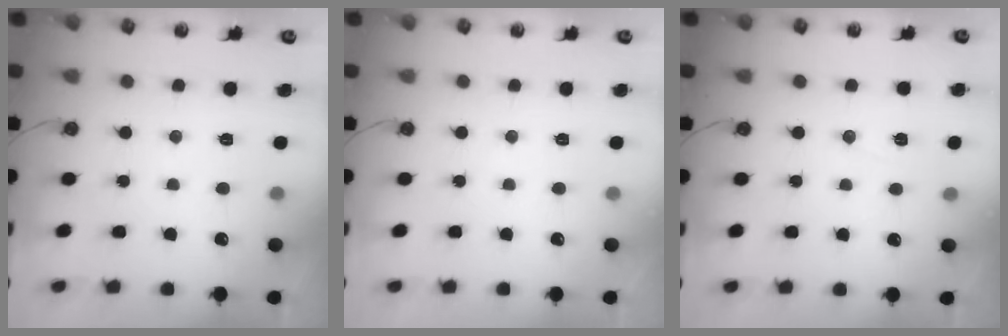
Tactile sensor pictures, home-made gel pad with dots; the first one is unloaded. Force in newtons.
{"total": 0.0}
{"total": 5.2, "press": 4.3, "slide": 2.9}